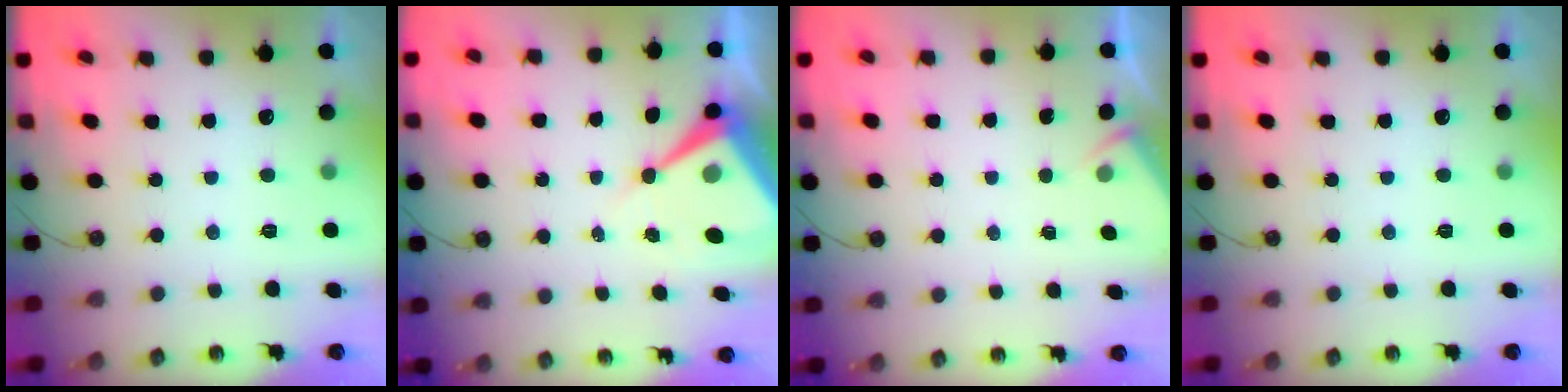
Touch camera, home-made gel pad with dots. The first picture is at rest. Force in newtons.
{"total": 10.2, "press": 10.2, "slide": 0.8}
{"total": 2.1, "press": 2.1, "slide": 0.4}
{"total": 0.0}